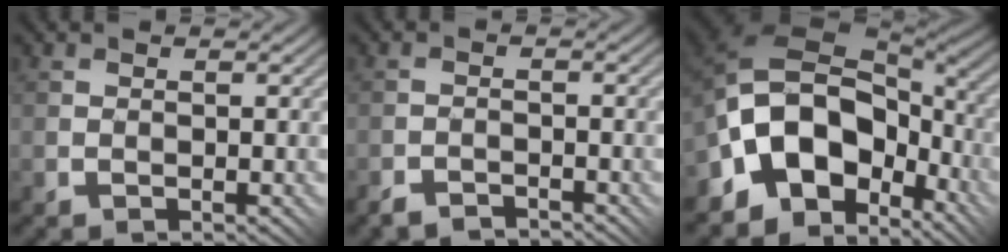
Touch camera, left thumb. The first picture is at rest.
{"total": 2.0, "force": [-2.0, 0.1, 0.1], "torque": [0.001, 0.008, -0.046]}
{"total": 13.6, "force": [-4.3, 9.6, 8.5], "torque": [-0.161, -0.010, -0.086]}